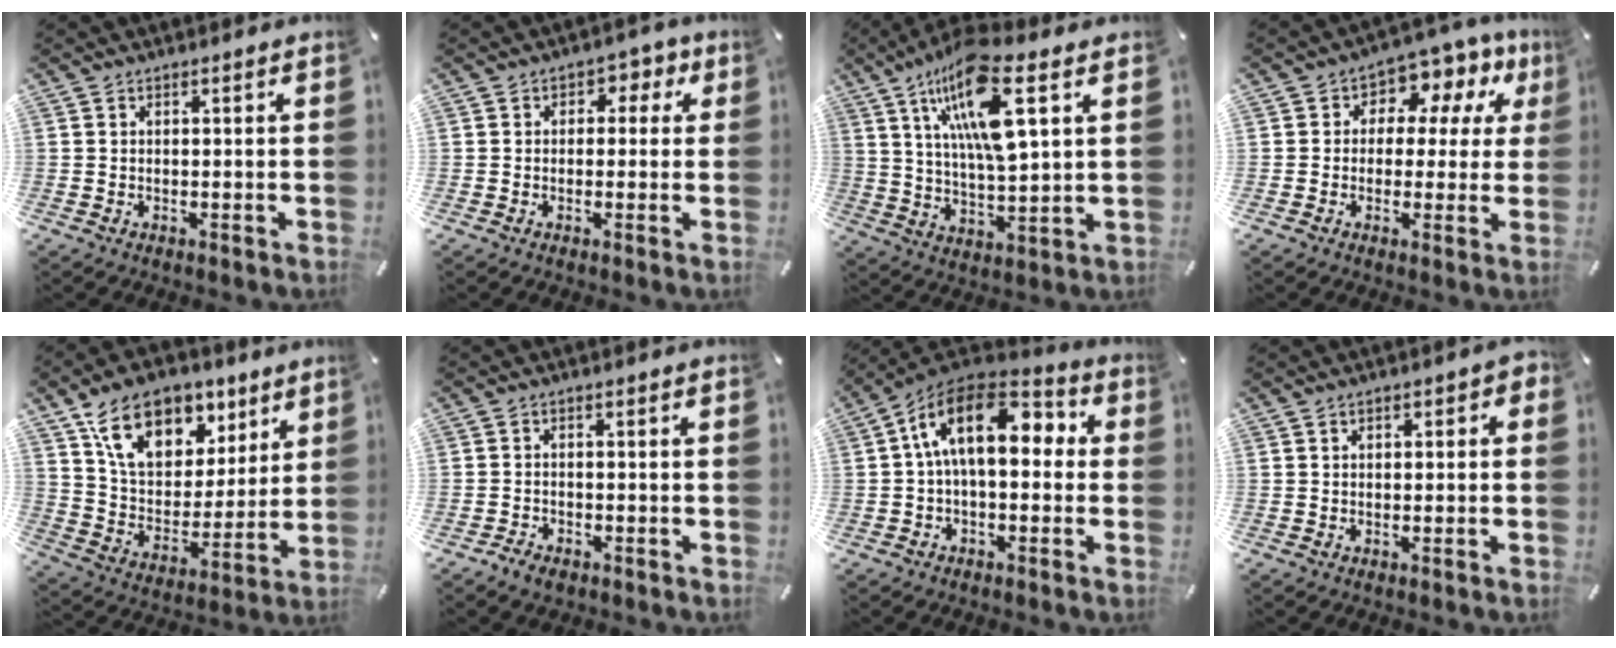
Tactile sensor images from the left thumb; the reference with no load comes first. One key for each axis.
{"total": 3.4, "fx": -0.2, "fy": 2.9, "fz": 1.8, "tx": -0.015, "ty": 0.005, "tz": -0.014}
{"total": 16.7, "fx": 8.2, "fy": 4.9, "fz": 13.7, "tx": -0.272, "ty": -0.023, "tz": 0.131}
{"total": 7.3, "fx": 2.8, "fy": 5.6, "fz": 3.7, "tx": -0.052, "ty": -0.022, "tz": 0.046}
{"total": 16.5, "fx": 10.2, "fy": 10.5, "fz": 7.8, "tx": -0.147, "ty": -0.044, "tz": 0.189}
{"total": 2.2, "fx": -1.9, "fy": 1.0, "fz": 0.6, "tx": -0.012, "ty": 0.010, "tz": -0.038}
{"total": 16.4, "fx": 2.7, "fy": 9.2, "fz": 13.3, "tx": -0.242, "ty": 0.001, "tz": 0.042}
{"total": 2.1, "fx": -0.6, "fy": 1.4, "fz": 1.4, "tx": -0.023, "ty": 0.010, "tz": -0.014}